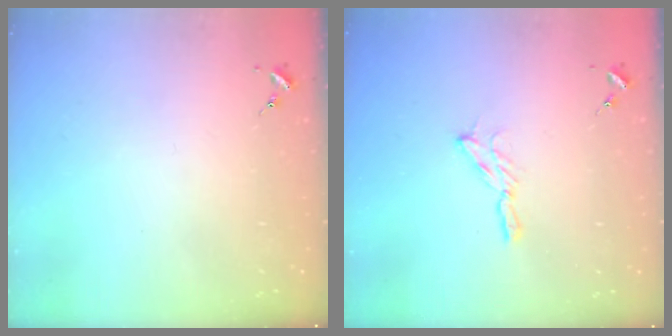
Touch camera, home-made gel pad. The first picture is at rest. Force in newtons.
{"total": 6.1, "press": 6.1, "slide": 0.3}